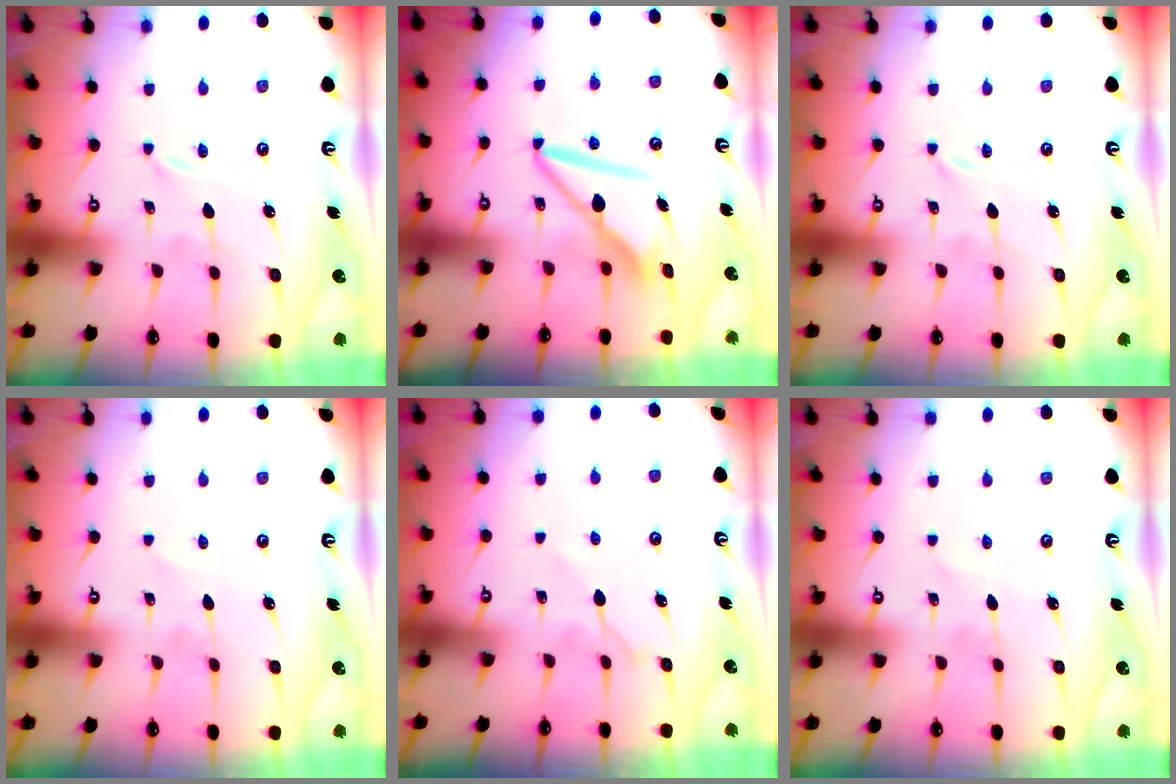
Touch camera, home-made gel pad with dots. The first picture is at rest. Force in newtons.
{"total": 8.7, "press": 8.7, "slide": 0.8}
{"total": 0.0}
{"total": 0.9, "press": 0.9, "slide": 0.2}
{"total": 5.1, "press": 5.0, "slide": 0.7}
{"total": 2.4, "press": 2.4, "slide": 0.3}